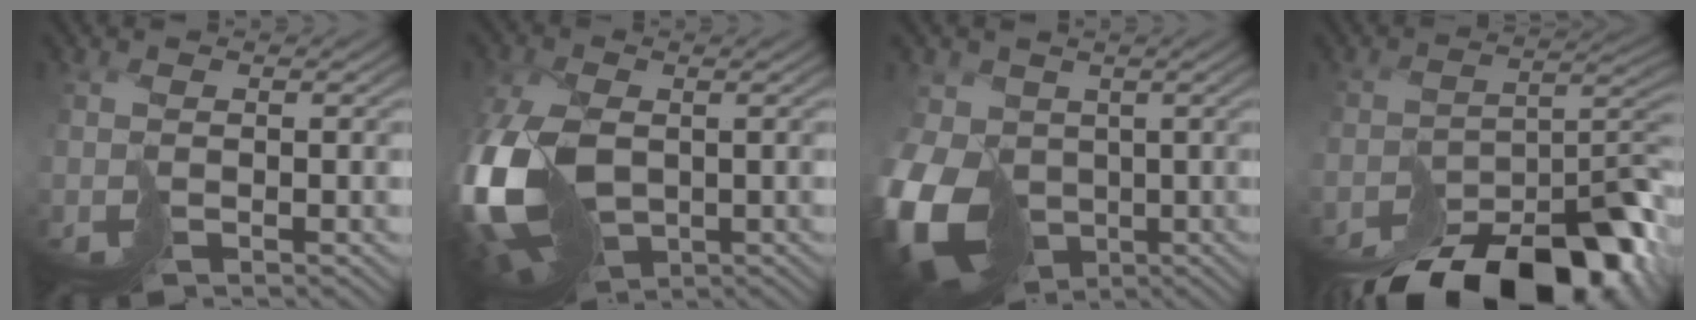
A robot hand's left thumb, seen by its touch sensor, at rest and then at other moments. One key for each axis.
{"total": 17.0, "fx": -2.7, "fy": 11.4, "fz": 12.3, "tx": -0.292, "ty": -0.043, "tz": -0.015}
{"total": 16.8, "fx": -3.7, "fy": 13.6, "fz": 9.1, "tx": -0.225, "ty": -0.046, "tz": -0.064}
{"total": 16.8, "fx": -12.6, "fy": 6.9, "fz": 8.7, "tx": -0.128, "ty": -0.028, "tz": -0.165}